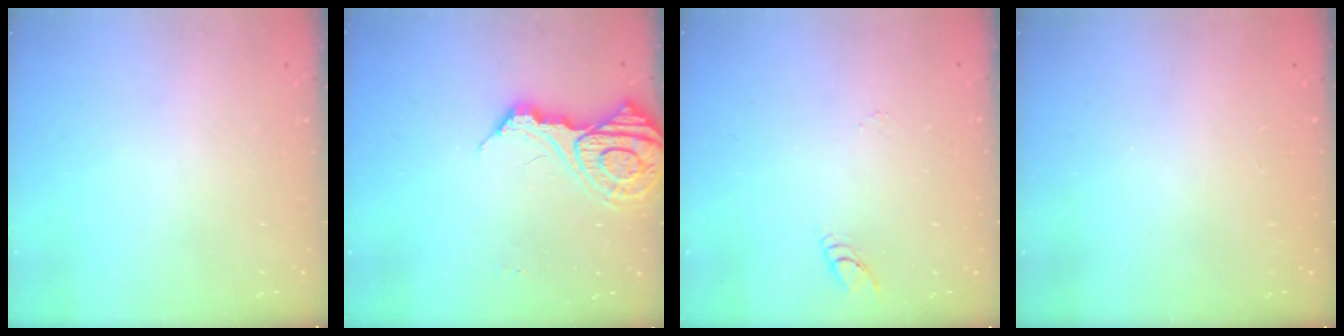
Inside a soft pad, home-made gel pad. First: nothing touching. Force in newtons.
{"total": 14.3, "press": 14.3, "slide": 1.4}
{"total": 3.3, "press": 3.3, "slide": 0.3}
{"total": 0.0}